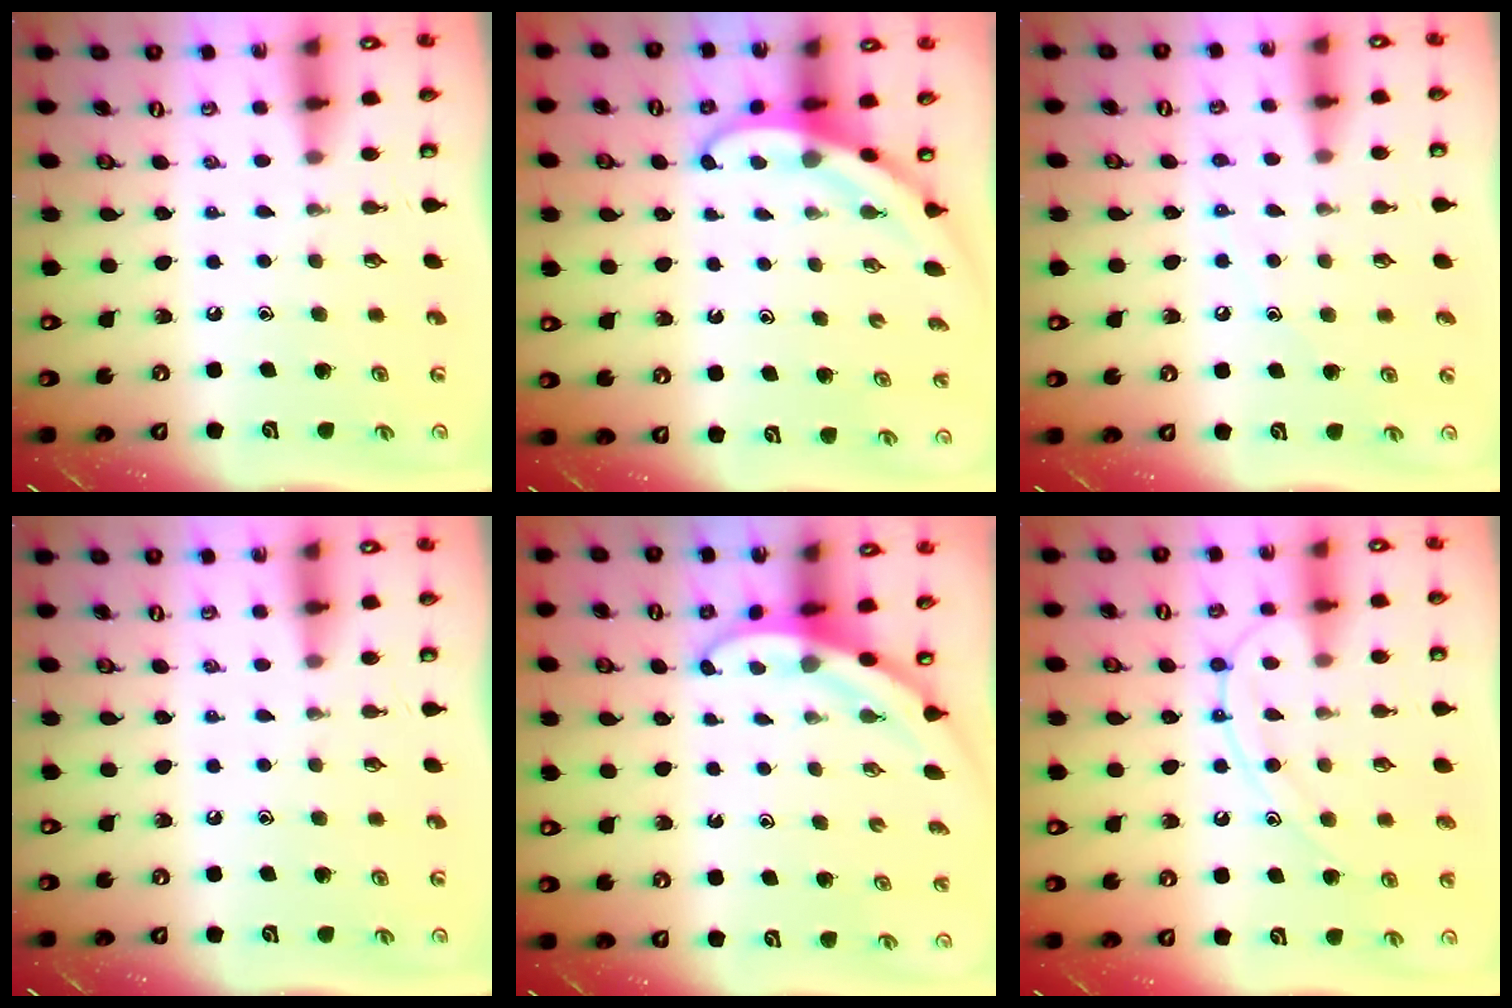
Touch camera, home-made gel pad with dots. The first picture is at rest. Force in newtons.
{"total": 4.1, "press": 4.1, "slide": 0.3}
{"total": 5.9, "press": 5.9, "slide": 0.6}
{"total": 0.0}
{"total": 3.2, "press": 3.2, "slide": 0.2}
{"total": 12.6, "press": 12.6, "slide": 1.1}